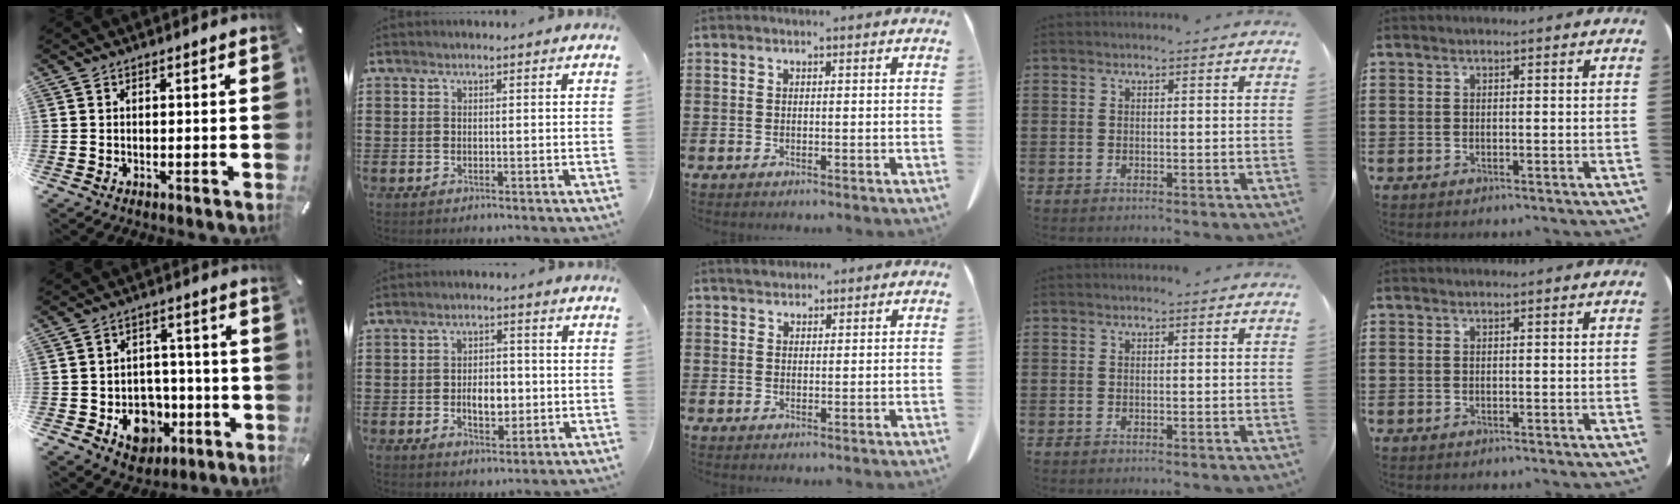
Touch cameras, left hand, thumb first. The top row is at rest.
{"thumb": {"total": 9.6, "force": [-3.0, 8.4, 3.6], "torque": [-0.047, 0.019, -0.042]}, "index": {"total": 5.0, "force": [-0.8, 2.9, 4.1], "torque": [-0.061, 0.000, -0.020]}, "middle": {"total": 1.6, "force": [1.6, 0.5, 0.0], "torque": [-0.004, 0.003, 0.031]}}